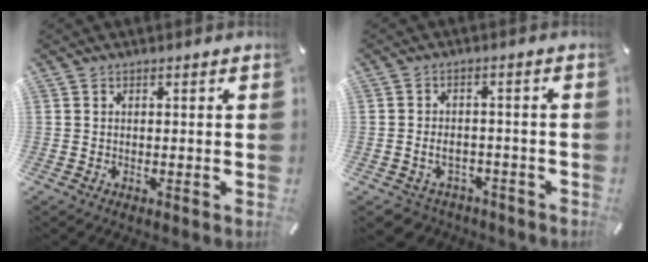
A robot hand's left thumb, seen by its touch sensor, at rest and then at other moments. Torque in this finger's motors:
{"motor_torque": [0.80, 1.34, 0.14, 0.22, 0.14]}